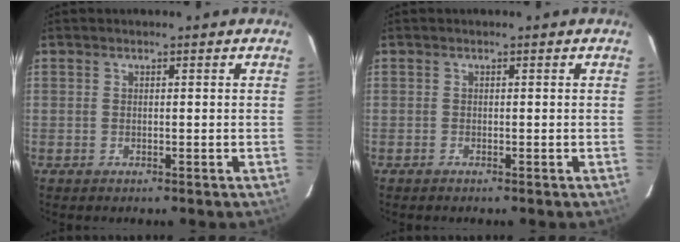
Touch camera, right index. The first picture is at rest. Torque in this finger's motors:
{"motor_torque": [0.01, 0.03, -0.03, 0.00]}